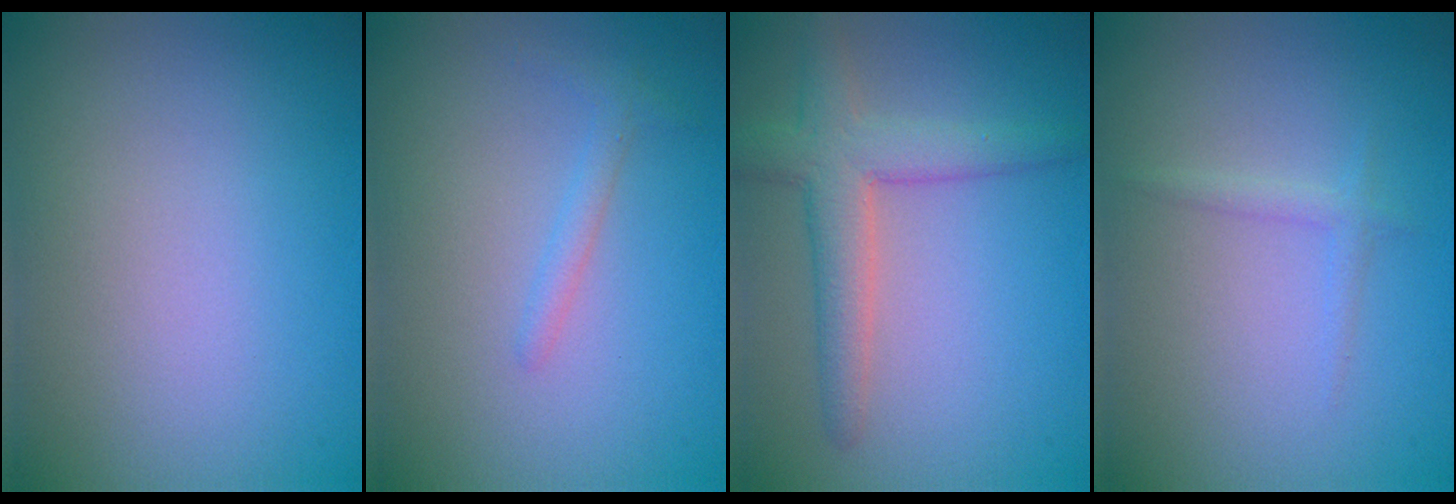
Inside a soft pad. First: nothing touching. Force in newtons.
{"total": 1.3, "press": 1.3, "slide": 0.1}
{"total": 4.5, "press": 4.5, "slide": 0.4}
{"total": 1.1, "press": 1.1, "slide": 0.1}